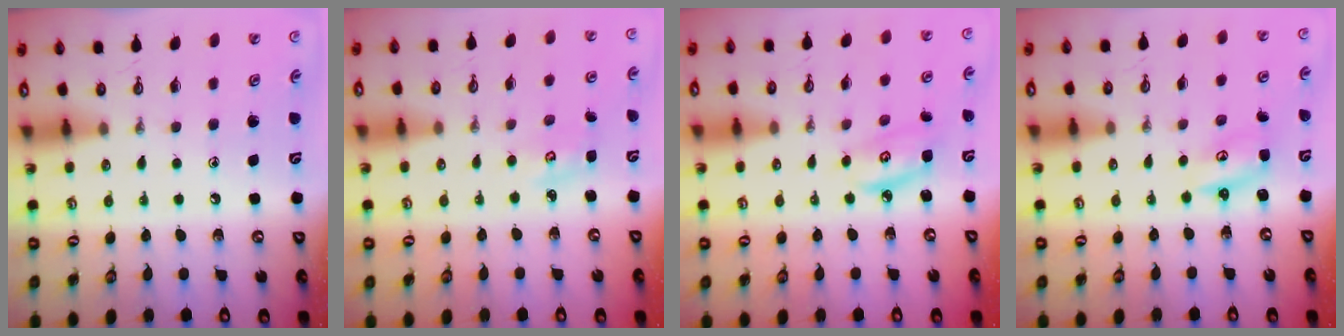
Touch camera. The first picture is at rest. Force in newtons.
{"total": 2.1, "press": 2.1, "slide": 0.2}
{"total": 4.7, "press": 4.7, "slide": 0.3}
{"total": 2.6, "press": 2.5, "slide": 0.3}